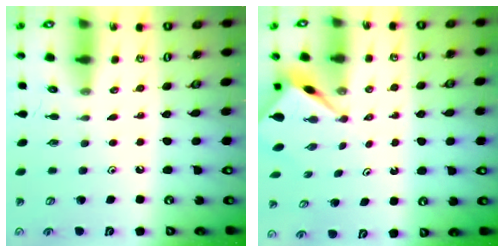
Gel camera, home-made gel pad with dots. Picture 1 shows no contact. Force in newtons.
{"total": 2.5, "press": 2.5, "slide": 0.2}